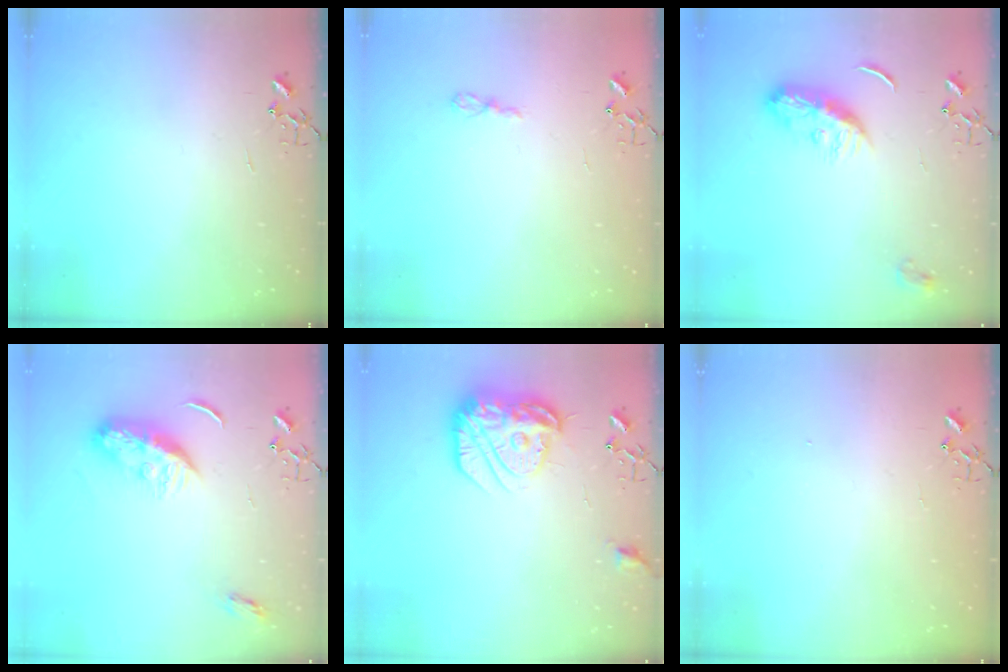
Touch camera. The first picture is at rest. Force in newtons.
{"total": 4.4, "press": 4.4, "slide": 0.6}
{"total": 10.9, "press": 10.9, "slide": 0.7}
{"total": 11.2, "press": 11.2, "slide": 0.5}
{"total": 18.0, "press": 17.9, "slide": 1.6}
{"total": 1.3, "press": 1.2, "slide": 0.1}